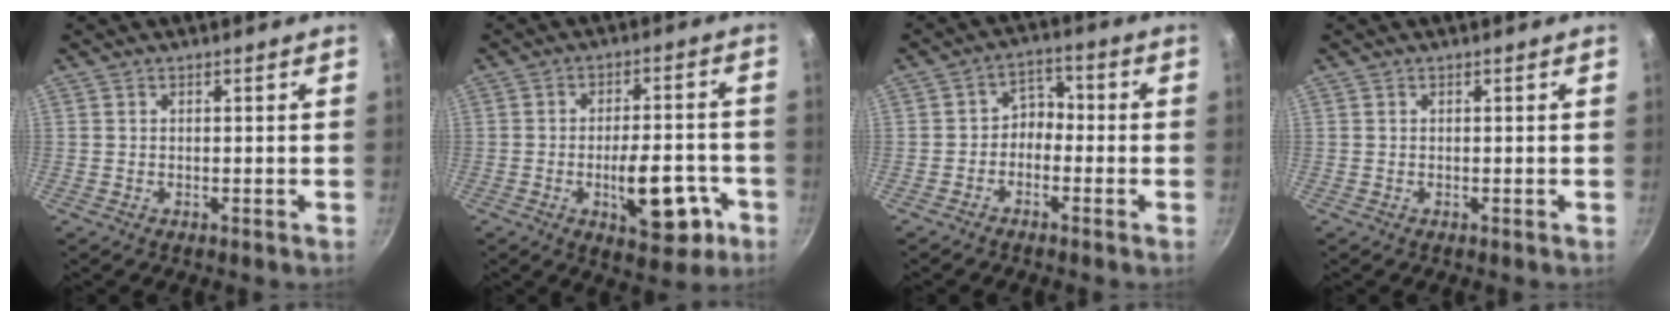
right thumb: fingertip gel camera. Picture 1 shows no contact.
{"total": 12.6, "force": [-4.4, 5.7, 10.3], "torque": [-0.118, 0.024, -0.052]}
{"total": 4.3, "force": [-1.6, 3.3, 2.2], "torque": [-0.011, 0.034, -0.036]}
{"total": 0.0}